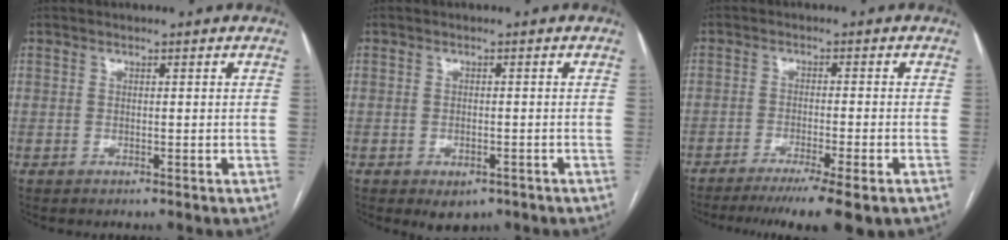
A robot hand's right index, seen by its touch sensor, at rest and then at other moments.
{"total": 3.2, "force": [-1.8, 1.7, 1.9], "torque": [-0.022, -0.002, -0.014]}
{"total": 11.1, "force": [-8.3, 0.0, 7.3], "torque": [-0.098, -0.026, -0.126]}